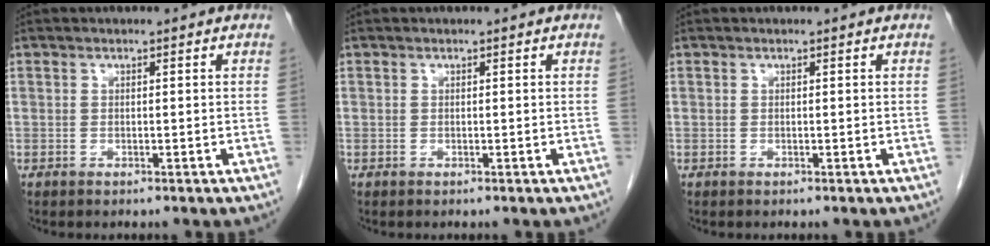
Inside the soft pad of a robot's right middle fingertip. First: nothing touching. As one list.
[{"total": 0.0}, {"total": 0.0}]